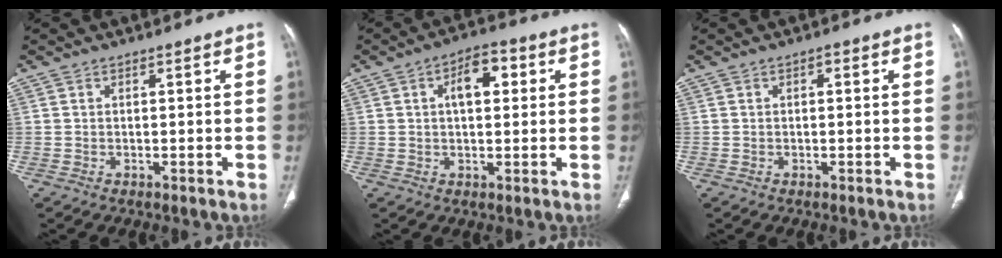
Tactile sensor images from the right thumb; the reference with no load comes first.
{"total": 7.7, "force": [2.0, 4.1, 6.2], "torque": [-0.080, 0.011, 0.026]}
{"total": 1.2, "force": [0.4, 0.6, 1.0], "torque": [-0.014, 0.002, 0.003]}